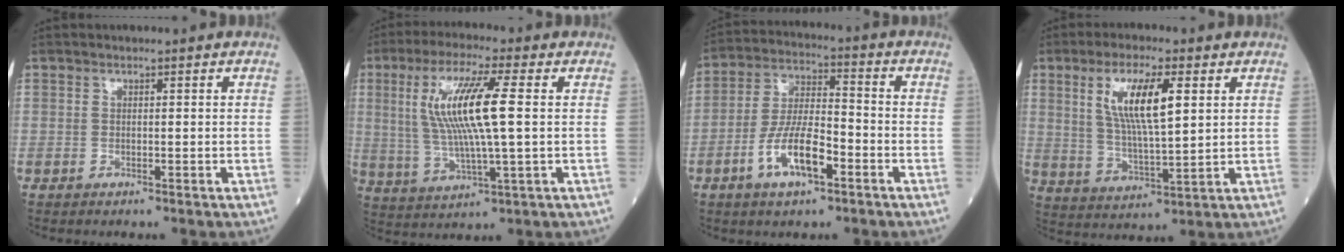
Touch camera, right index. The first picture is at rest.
{"total": 12.2, "force": [2.0, 0.8, 12.1], "torque": [-0.249, 0.003, 0.038]}
{"total": 9.8, "force": [-4.5, 3.0, 8.2], "torque": [-0.168, 0.004, -0.083]}
{"total": 10.3, "force": [3.4, 2.0, 9.5], "torque": [-0.188, 0.002, 0.068]}